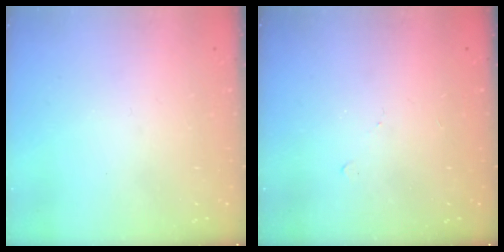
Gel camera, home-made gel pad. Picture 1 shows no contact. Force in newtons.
{"total": 5.0, "press": 4.9, "slide": 0.7}